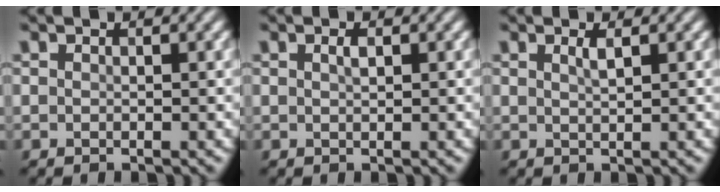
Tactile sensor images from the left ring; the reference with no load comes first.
{"total": 0.9, "force": [0.4, 0.3, 0.7], "torque": [-0.015, 0.002, 0.007]}
{"total": 1.2, "force": [0.6, 0.3, 1.0], "torque": [-0.015, 0.003, 0.009]}